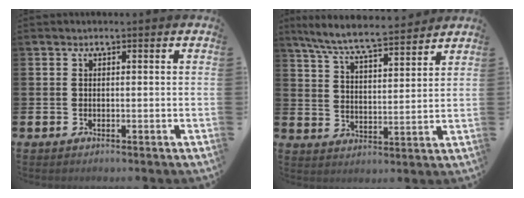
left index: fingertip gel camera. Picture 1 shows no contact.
{"total": 7.4, "force": [7.0, 0.3, 2.4], "torque": [-0.073, -0.044, 0.122]}